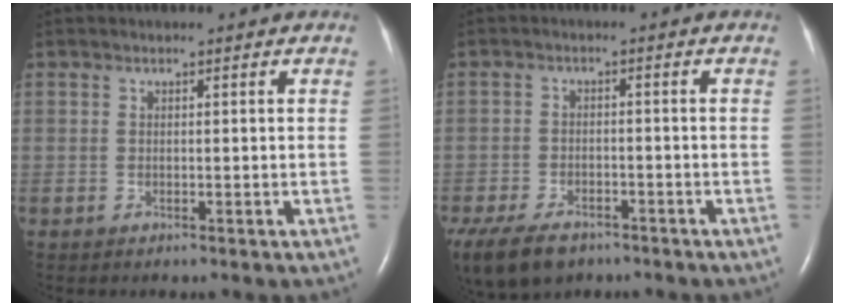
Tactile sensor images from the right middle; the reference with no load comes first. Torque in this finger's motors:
{"motor_torque": [0.55, -0.53, 0.08, 0.04]}